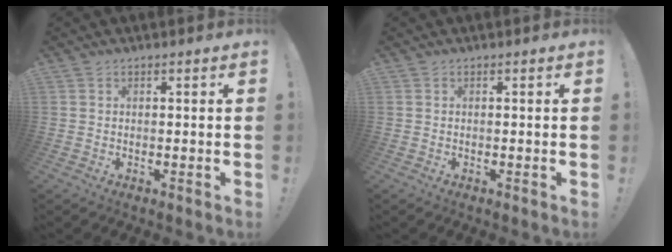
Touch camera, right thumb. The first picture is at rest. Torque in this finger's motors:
{"motor_torque": [0.15, 0.03, 0.29, -0.21, 0.00]}